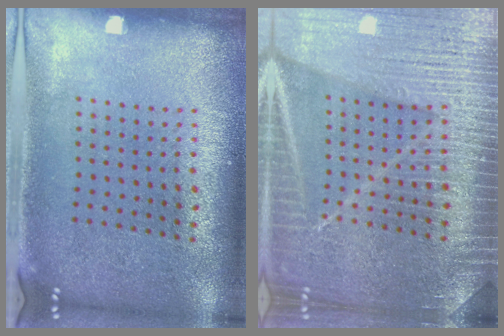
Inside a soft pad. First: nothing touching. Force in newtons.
{"total": 6.6, "press": 6.5, "slide": 0.9}